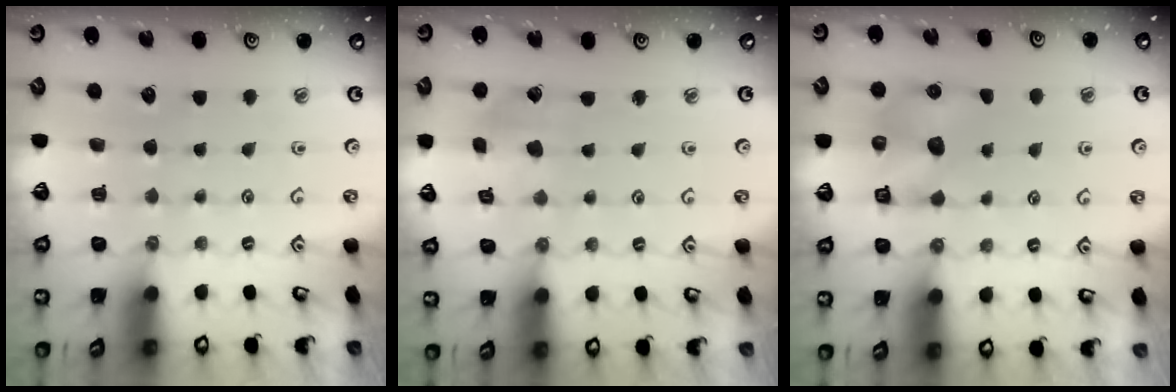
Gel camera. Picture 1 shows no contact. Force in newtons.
{"total": 3.0, "press": 2.9, "slide": 0.5}
{"total": 7.0, "press": 7.0, "slide": 0.2}